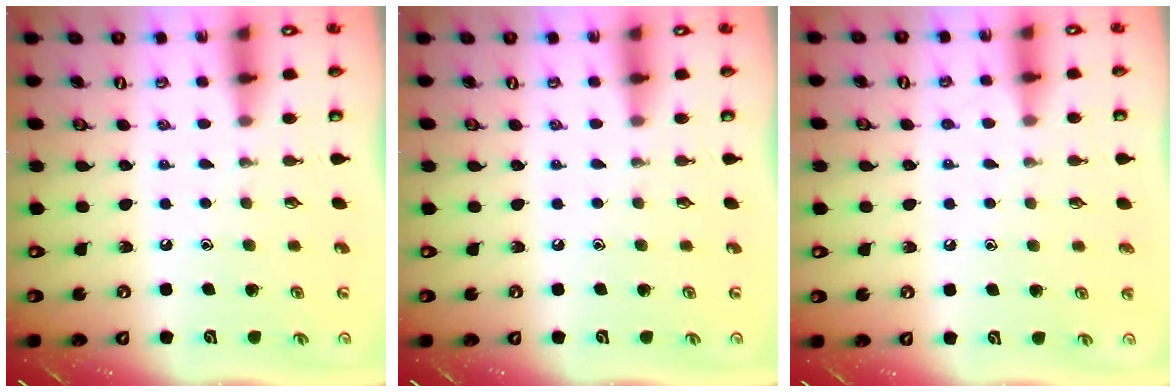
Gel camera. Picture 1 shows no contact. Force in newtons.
{"total": 0.0}
{"total": 3.0, "press": 3.0, "slide": 0.3}